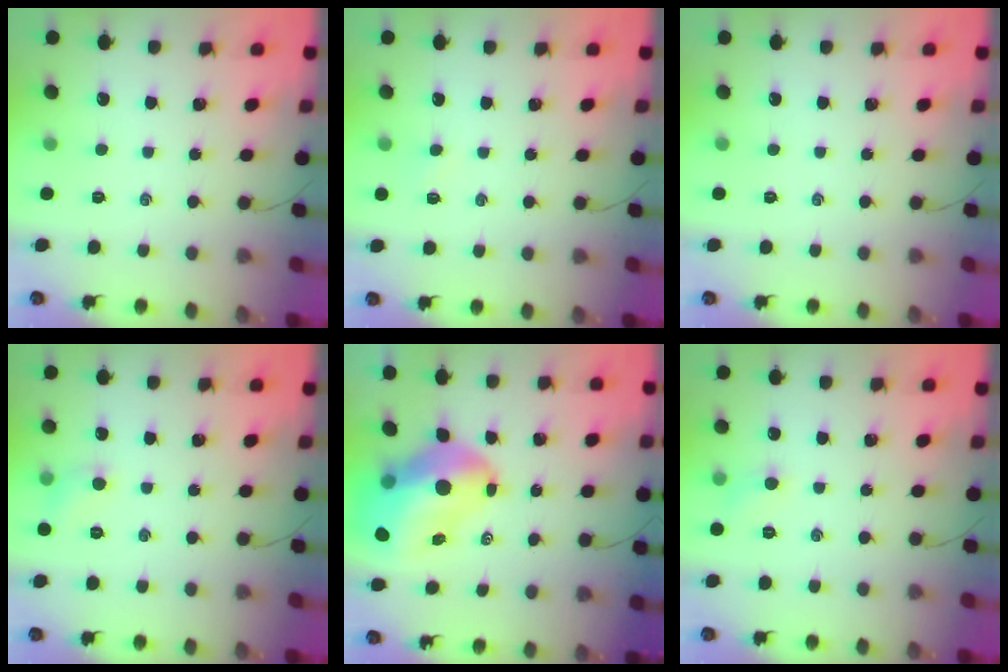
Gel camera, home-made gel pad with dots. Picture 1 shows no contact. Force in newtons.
{"total": 2.4, "press": 2.2, "slide": 0.8}
{"total": 0.0}
{"total": 5.4, "press": 5.1, "slide": 1.6}
{"total": 15.9, "press": 15.3, "slide": 4.4}
{"total": 4.5, "press": 4.2, "slide": 1.5}